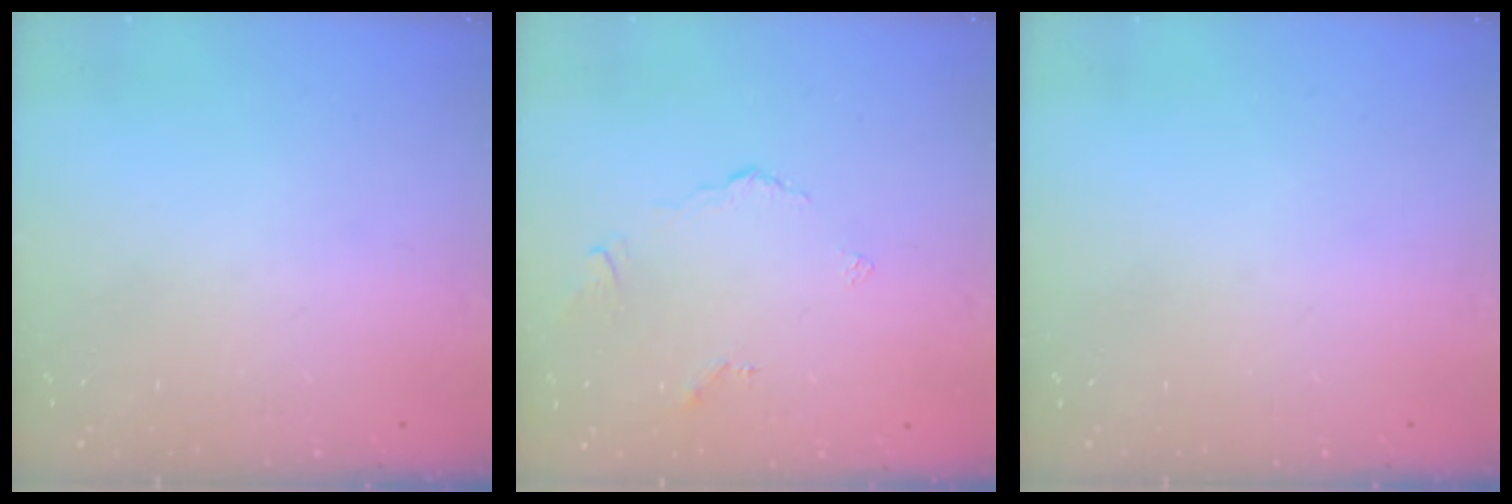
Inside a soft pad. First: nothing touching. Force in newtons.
{"total": 2.6, "press": 2.6, "slide": 0.6}
{"total": 0.0}